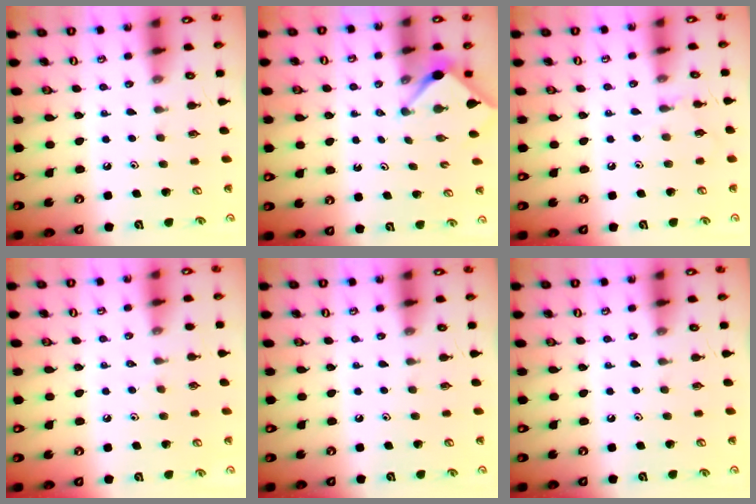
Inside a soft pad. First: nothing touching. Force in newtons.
{"total": 3.0, "press": 3.0, "slide": 0.3}
{"total": 5.0, "press": 4.9, "slide": 0.7}
{"total": 2.1, "press": 2.1, "slide": 0.4}
{"total": 0.0}
{"total": 0.0}